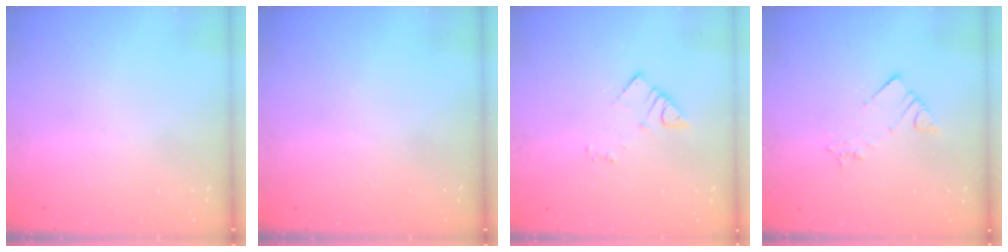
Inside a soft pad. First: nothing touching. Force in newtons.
{"total": 0.0}
{"total": 3.4, "press": 3.4, "slide": 0.6}
{"total": 2.8, "press": 2.7, "slide": 0.5}